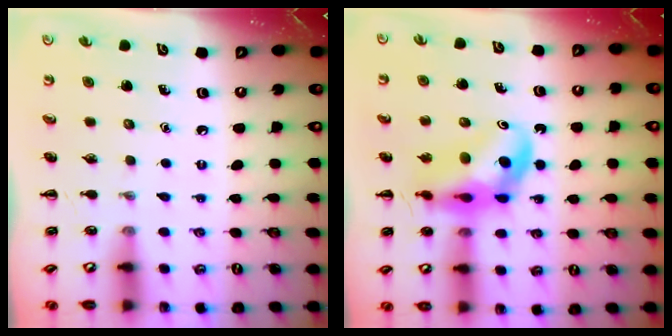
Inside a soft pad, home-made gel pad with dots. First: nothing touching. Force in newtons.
{"total": 11.8, "press": 11.3, "slide": 3.4}